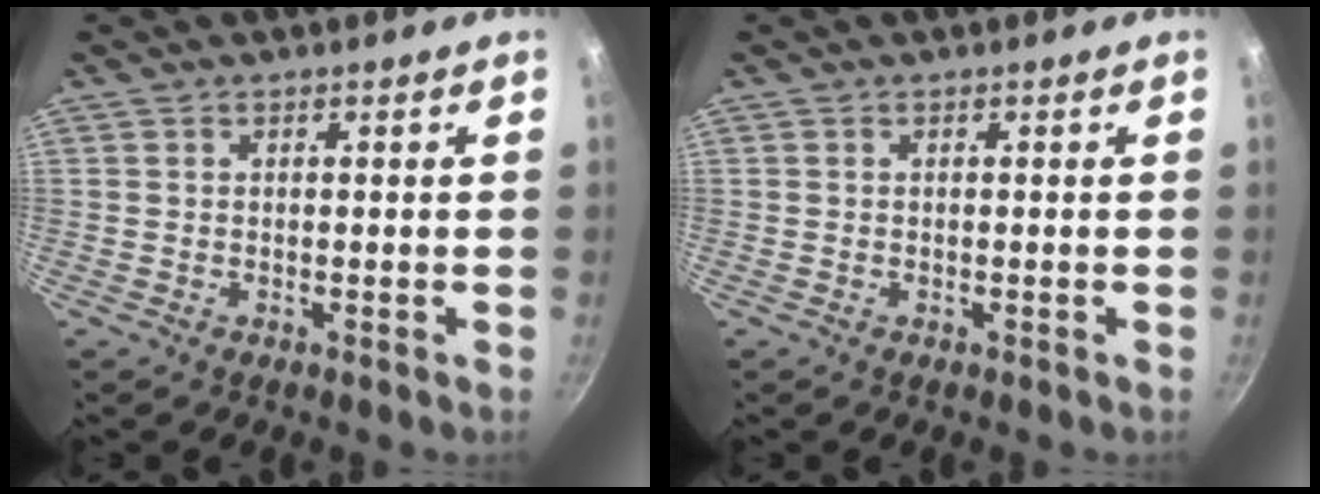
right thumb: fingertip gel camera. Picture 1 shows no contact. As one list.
[{"total": 0.0}]